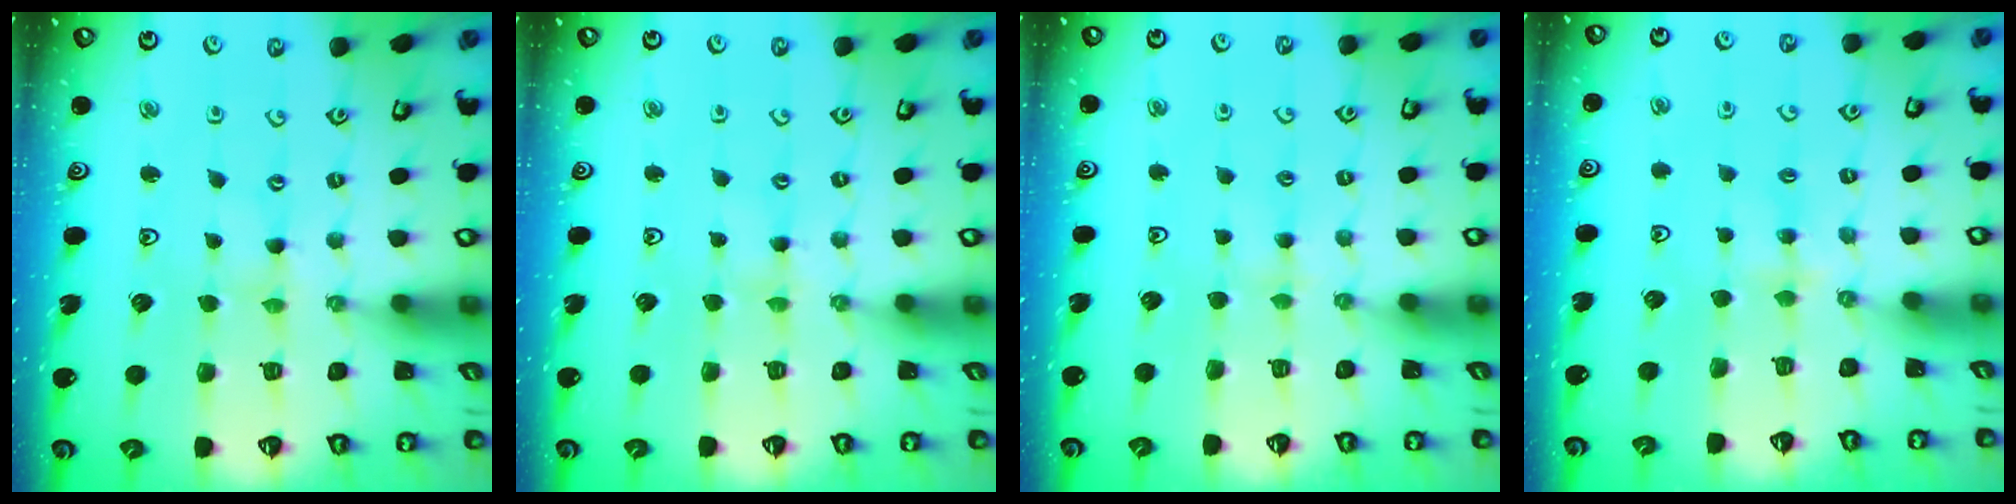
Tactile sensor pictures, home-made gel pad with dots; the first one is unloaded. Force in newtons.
{"total": 2.0, "press": 2.0, "slide": 0.3}
{"total": 3.0, "press": 3.0, "slide": 0.4}
{"total": 3.3, "press": 3.2, "slide": 0.5}